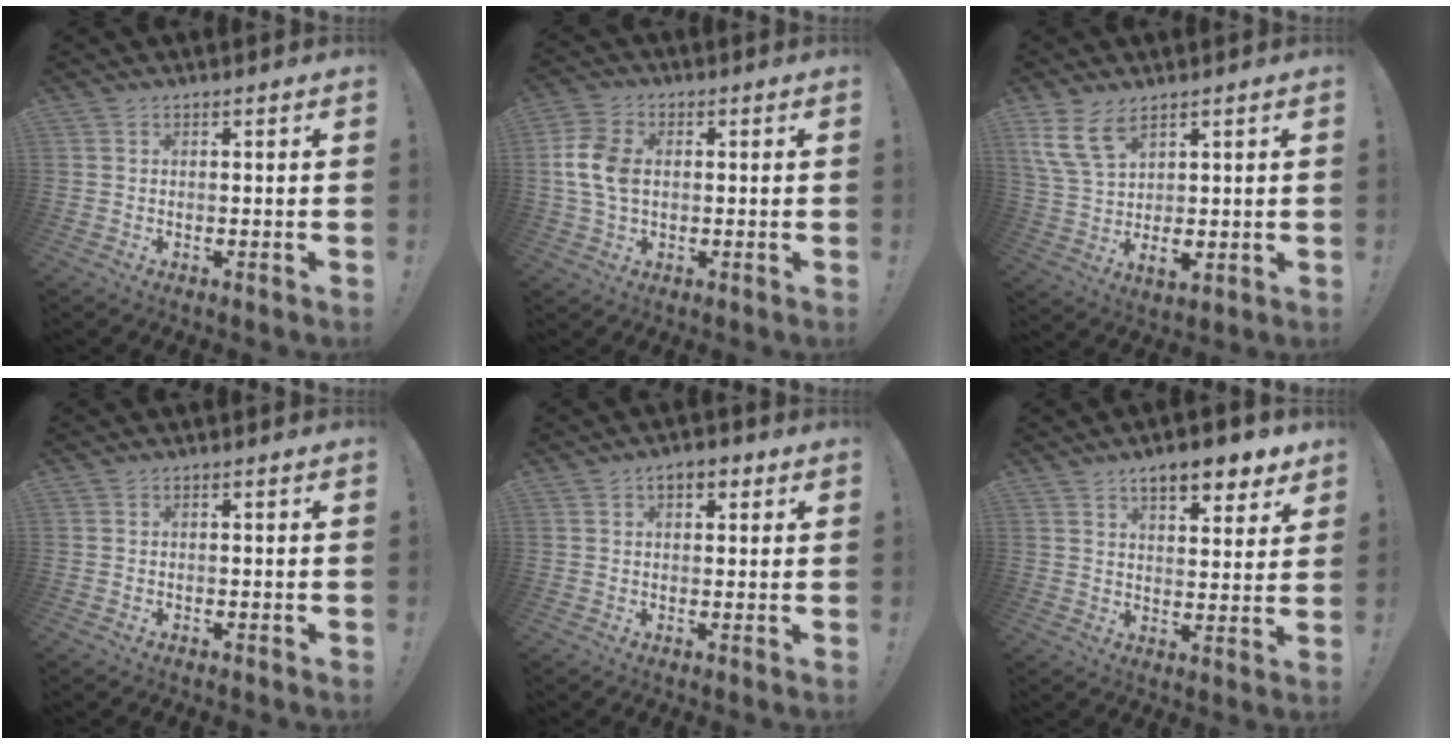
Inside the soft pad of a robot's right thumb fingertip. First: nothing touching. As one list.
[{"total": 10.1, "force": [0.5, 7.1, 7.1], "torque": [-0.147, 0.006, 0.010]}, {"total": 10.2, "force": [4.6, 5.5, 7.2], "torque": [-0.145, -0.029, 0.090]}, {"total": 0.6, "force": [-0.5, 0.2, 0.1], "torque": [-0.007, 0.003, -0.009]}, {"total": 4.2, "force": [1.7, 2.6, 2.8], "torque": [-0.032, 0.002, 0.027]}, {"total": 9.0, "force": [6.4, 3.1, 5.6], "torque": [-0.072, -0.037, 0.109]}]